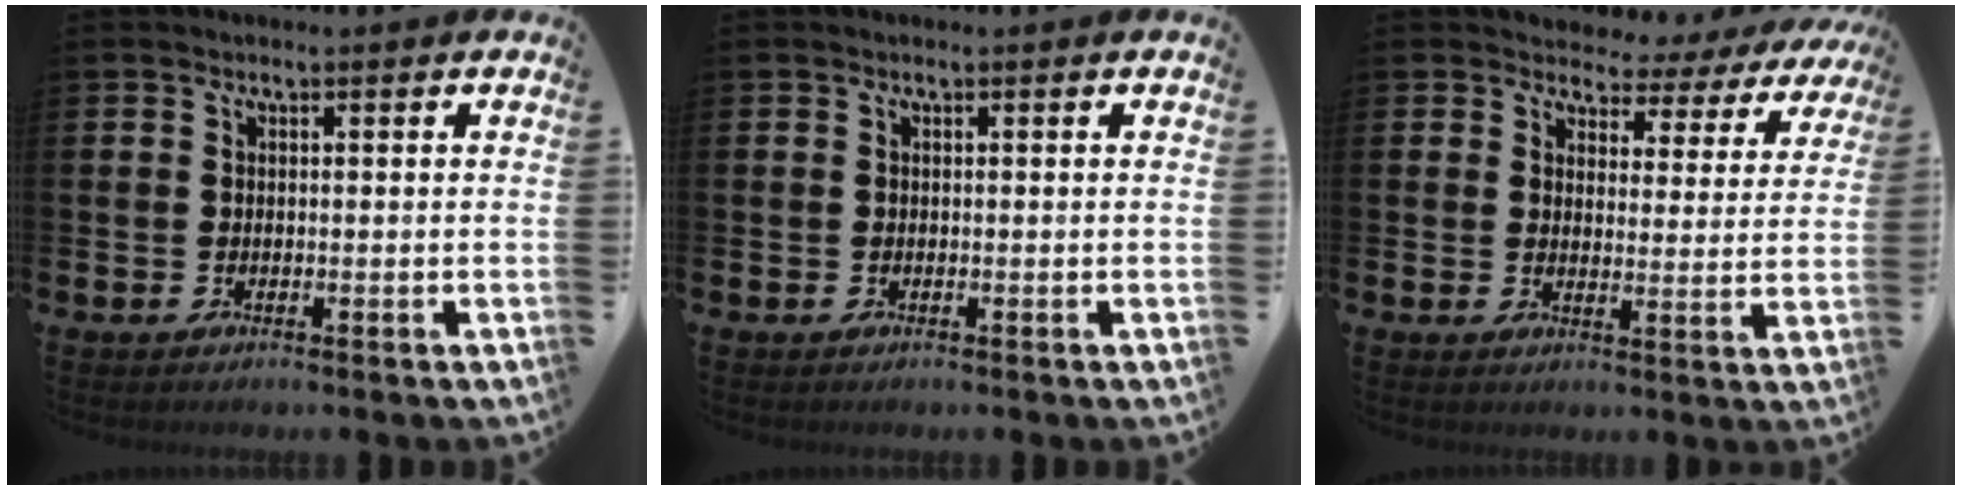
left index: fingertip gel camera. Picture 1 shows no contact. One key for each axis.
{"total": 0.0}
{"total": 3.0, "fx": 2.6, "fy": 1.5, "fz": 0.0, "tx": -0.019, "ty": -0.031, "tz": 0.037}